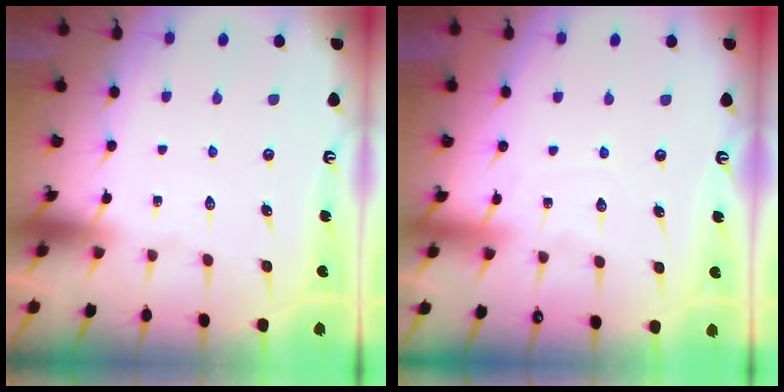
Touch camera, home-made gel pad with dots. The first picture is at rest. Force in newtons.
{"total": 3.3, "press": 3.3, "slide": 0.4}